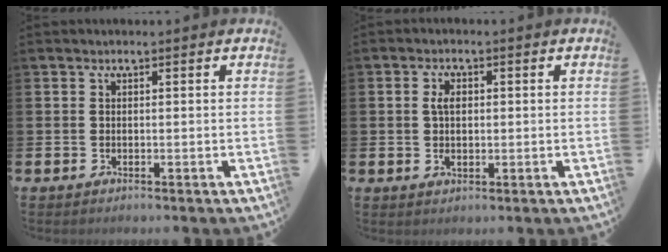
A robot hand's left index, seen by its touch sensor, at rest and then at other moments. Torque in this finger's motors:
{"motor_torque": [0.84, 0.11, 0.36, 0.09]}